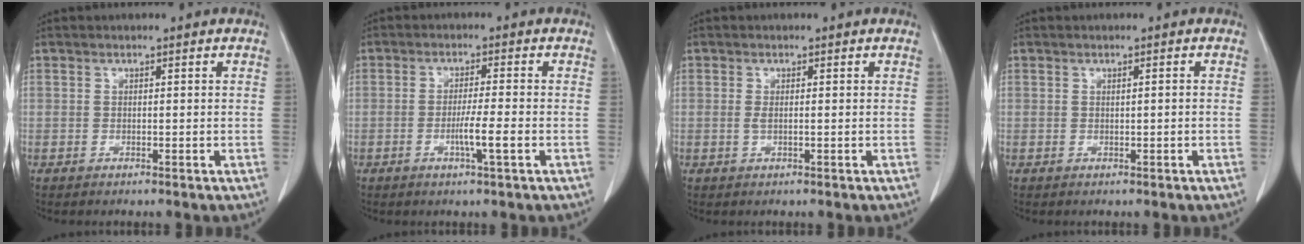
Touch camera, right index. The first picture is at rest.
{"total": 4.4, "force": [-1.4, -0.4, 4.1], "torque": [-0.071, -0.006, -0.026]}
{"total": 1.1, "force": [0.0, 0.3, 1.1], "torque": [-0.024, -0.003, 0.000]}
{"total": 0.6, "force": [0.0, 0.0, 0.6], "torque": [-0.010, 0.000, 0.002]}